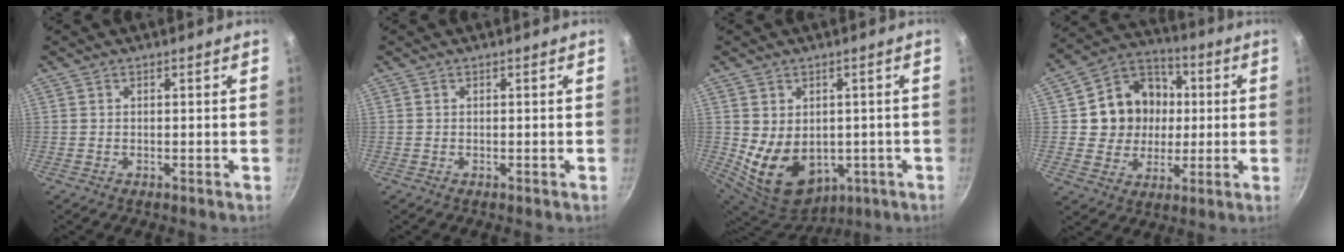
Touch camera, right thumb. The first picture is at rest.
{"total": 0.0}
{"total": 13.1, "force": [-1.1, 9.9, 8.5], "torque": [-0.126, -0.015, 0.015]}
{"total": 14.4, "force": [1.5, 12.9, 6.3], "torque": [-0.074, 0.018, 0.019]}